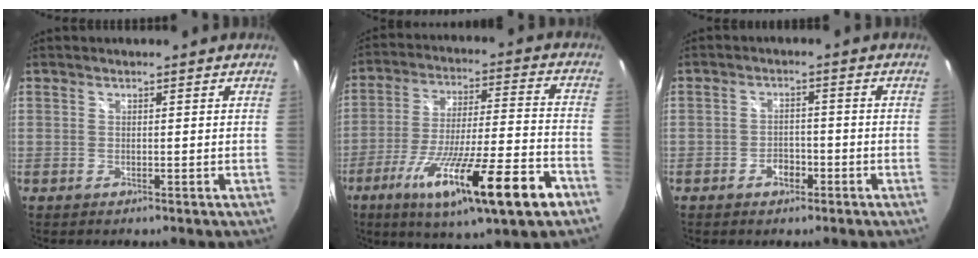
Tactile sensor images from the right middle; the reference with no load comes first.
{"total": 22.5, "force": [-12.2, 2.7, 18.7], "torque": [-0.329, -0.067, -0.194]}
{"total": 2.8, "force": [-1.5, 2.0, 1.3], "torque": [-0.027, 0.007, -0.020]}